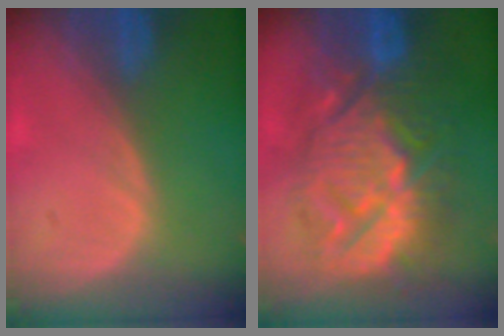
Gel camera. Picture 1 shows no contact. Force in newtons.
{"total": 13.5, "press": 13.4, "slide": 1.3}